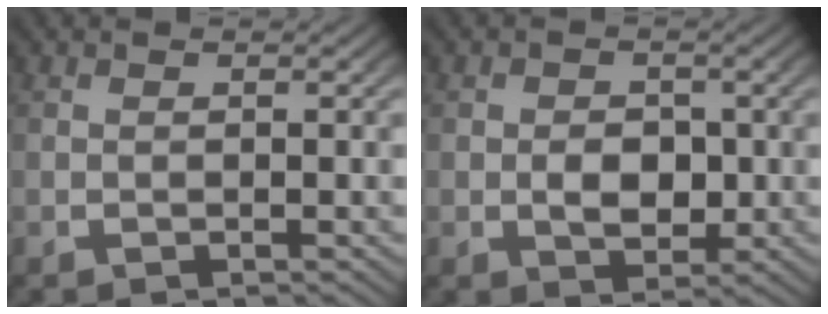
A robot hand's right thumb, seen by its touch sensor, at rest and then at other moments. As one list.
[{"total": 3.7, "force": [-0.2, 2.8, 2.4], "torque": [-0.043, -0.017, 0.004]}]